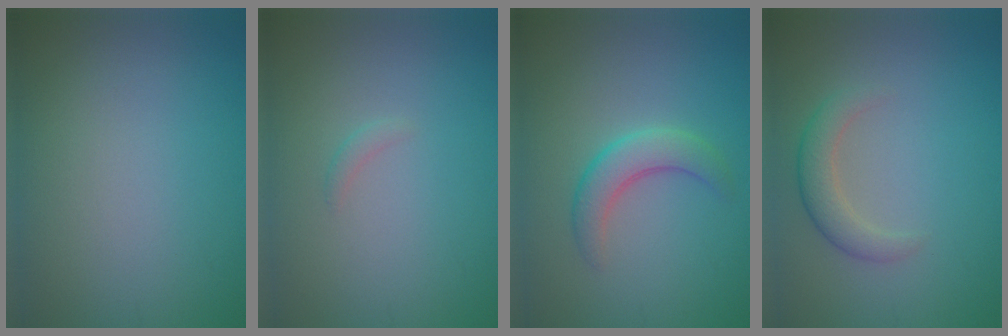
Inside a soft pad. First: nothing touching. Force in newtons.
{"total": 0.6, "press": 0.6, "slide": 0.0}
{"total": 2.9, "press": 2.9, "slide": 0.2}
{"total": 2.3, "press": 2.3, "slide": 0.1}